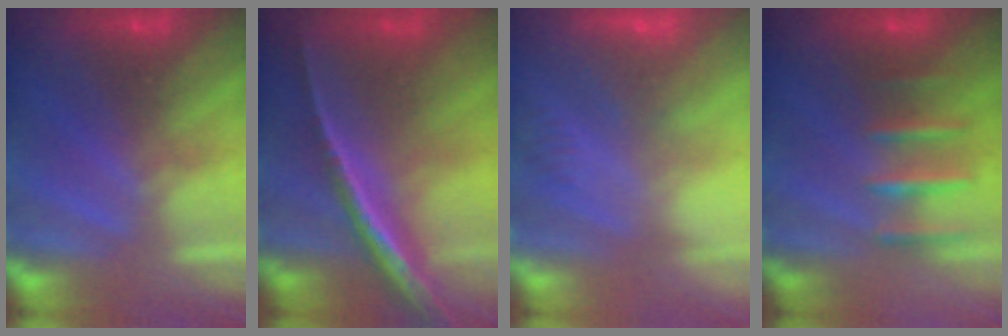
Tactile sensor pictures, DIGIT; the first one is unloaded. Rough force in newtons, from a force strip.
{"total": 1.8}
{"total": 8.4}
{"total": 2.5}